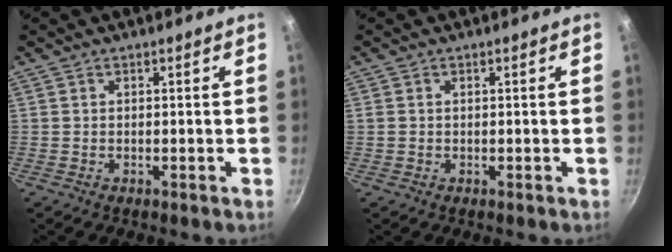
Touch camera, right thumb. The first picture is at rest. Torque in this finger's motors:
{"motor_torque": [0.01, -0.05, -0.52, 0.15, 0.06]}